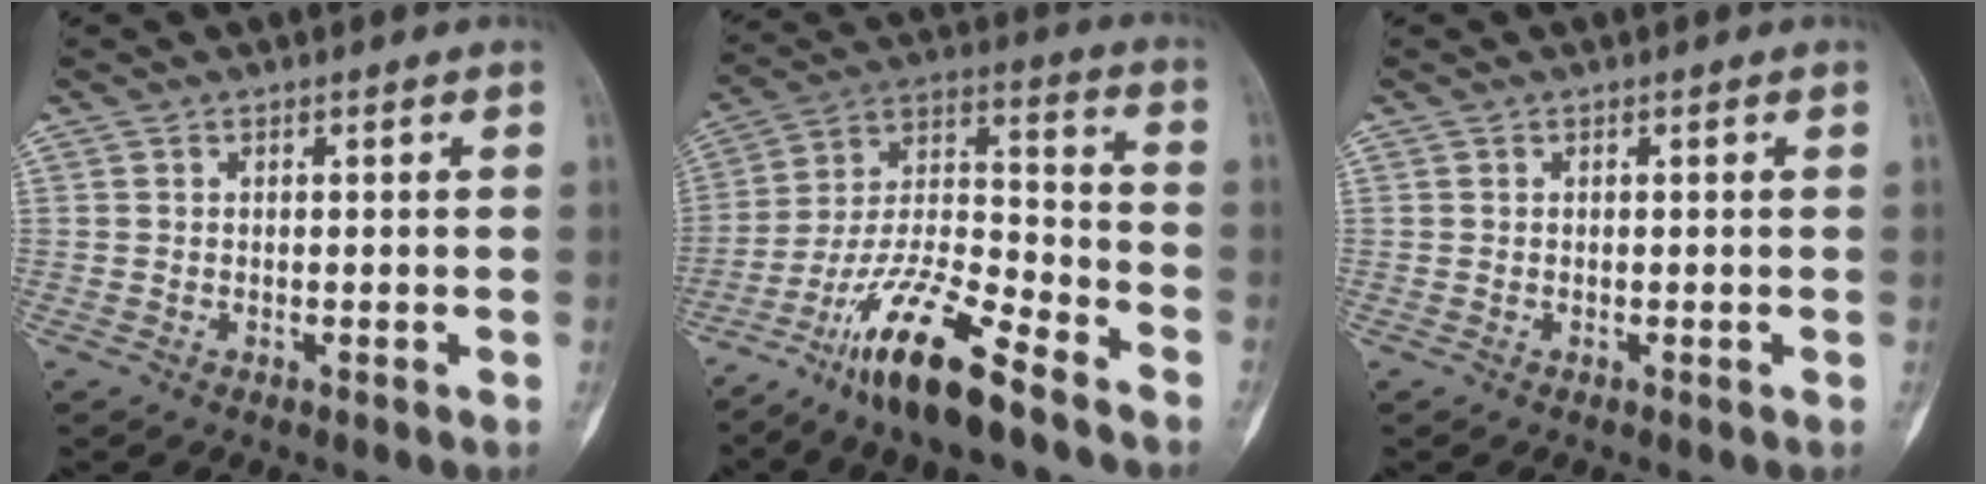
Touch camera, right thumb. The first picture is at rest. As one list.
[{"total": 17.5, "force": [-12.2, 4.0, 12.0], "torque": [-0.218, 0.074, -0.224]}, {"total": 0.0}]